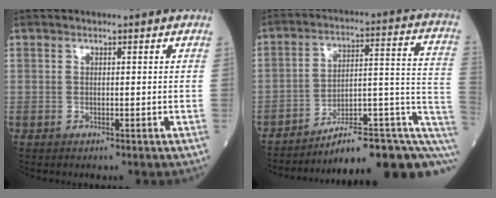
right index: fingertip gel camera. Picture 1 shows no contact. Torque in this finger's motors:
{"motor_torque": [0.90, -1.24, 0.26, 0.10]}